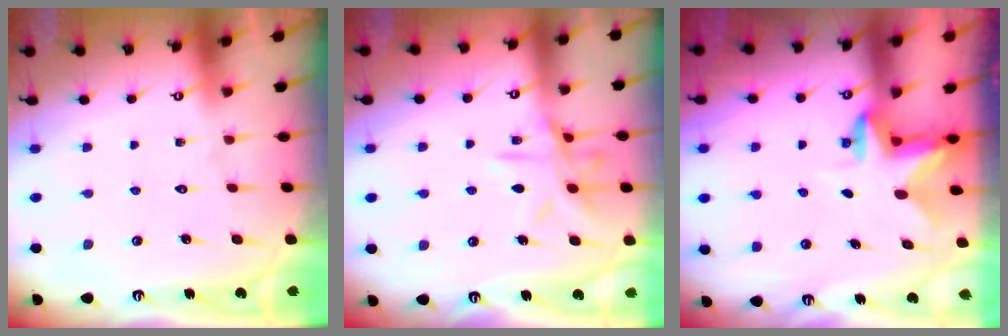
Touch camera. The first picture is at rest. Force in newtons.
{"total": 11.5, "press": 11.5, "slide": 0.9}
{"total": 2.9, "press": 2.8, "slide": 0.5}